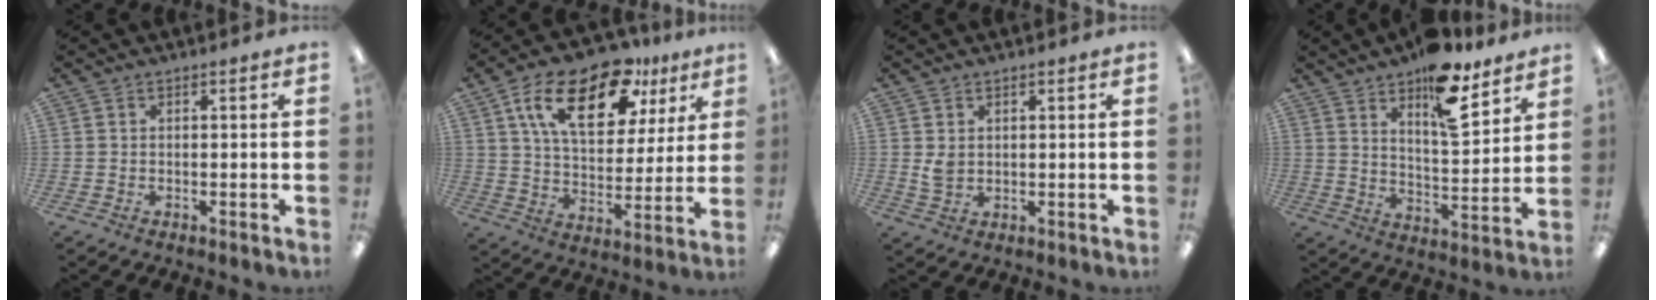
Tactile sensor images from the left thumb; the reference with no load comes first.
{"total": 20.8, "force": [11.4, 10.6, 13.7], "torque": [-0.236, -0.031, 0.194]}
{"total": 3.0, "force": [1.1, 2.2, 1.7], "torque": [-0.027, 0.000, 0.018]}
{"total": 14.6, "force": [10.7, 5.0, 8.6], "torque": [-0.124, -0.066, 0.181]}